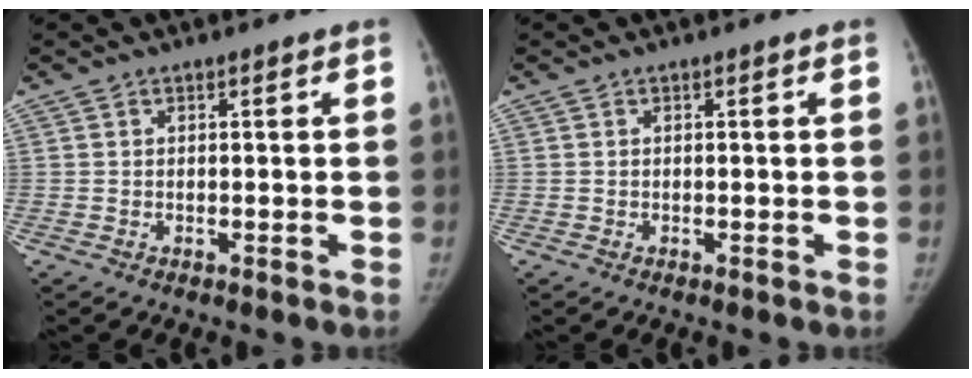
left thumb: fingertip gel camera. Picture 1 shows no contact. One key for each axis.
{"total": 0.0}